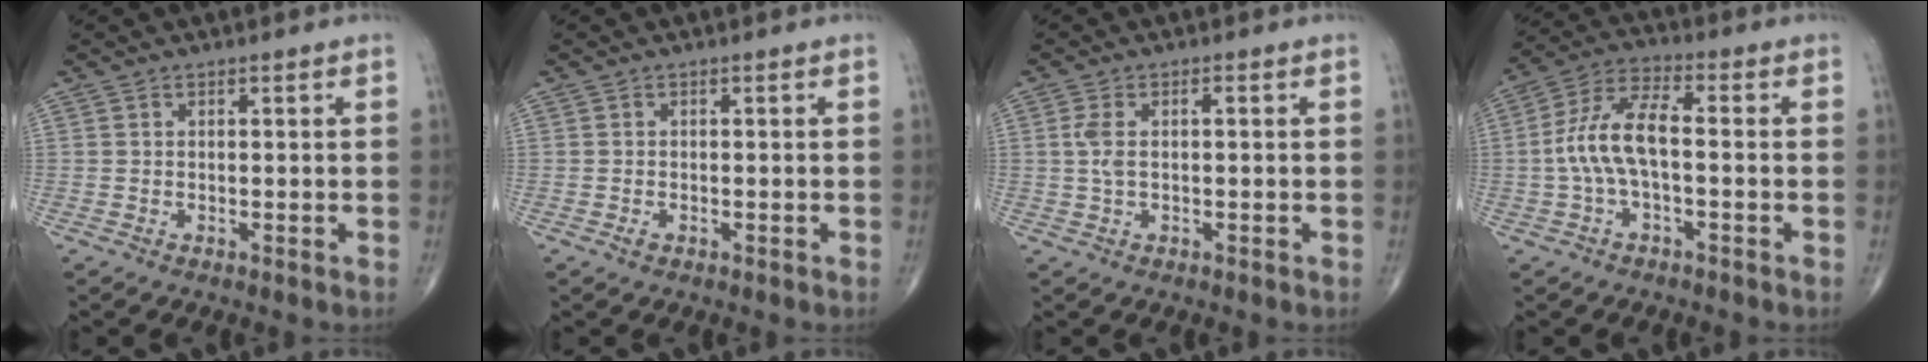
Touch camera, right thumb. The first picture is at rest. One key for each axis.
{"total": 0.8, "fx": -0.4, "fy": 0.5, "fz": 0.5, "tx": -0.011, "ty": 0.000, "tz": -0.007}
{"total": 3.7, "fx": 0.4, "fy": 1.6, "fz": 3.3, "tx": -0.088, "ty": 0.014, "tz": 0.008}
{"total": 9.9, "fx": -1.0, "fy": 4.1, "fz": 8.9, "tx": -0.192, "ty": 0.038, "tz": -0.024}